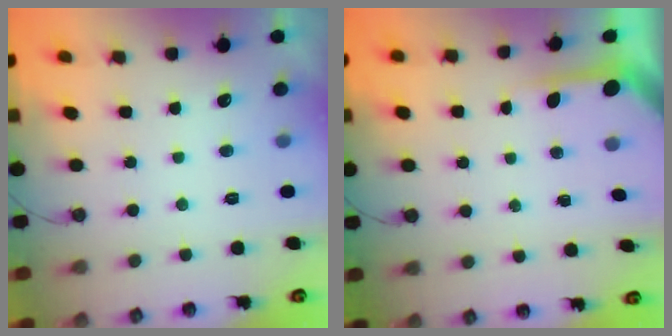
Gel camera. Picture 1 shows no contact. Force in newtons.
{"total": 3.5, "press": 3.5, "slide": 0.4}